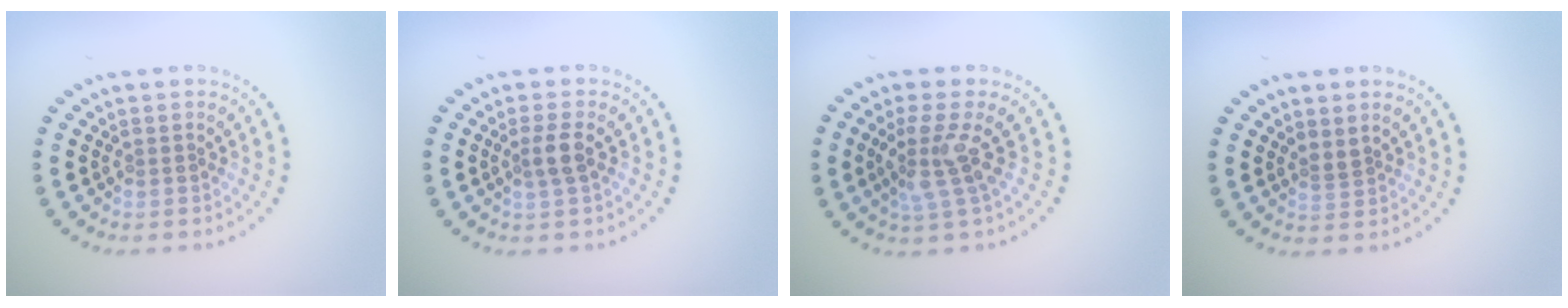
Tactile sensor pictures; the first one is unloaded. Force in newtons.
{"total": 1.9, "press": 1.6, "slide": 1.1}
{"total": 3.3, "press": 2.5, "slide": 2.1}
{"total": 0.8, "press": 0.6, "slide": 0.6}